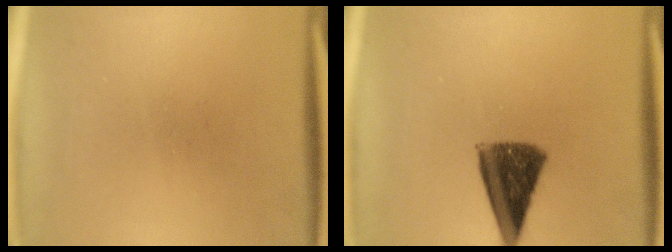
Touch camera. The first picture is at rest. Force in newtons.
{"total": 10.0}